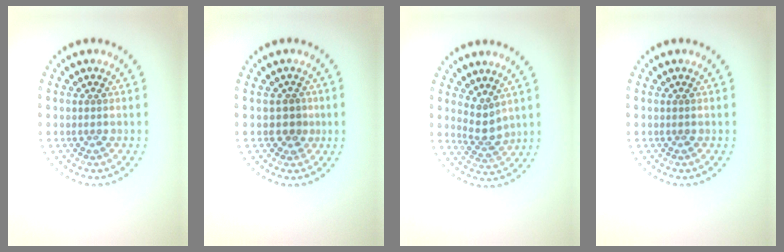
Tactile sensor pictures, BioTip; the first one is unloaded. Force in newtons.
{"total": 1.2, "press": 1.0, "slide": 0.8}
{"total": 2.2, "press": 1.6, "slide": 1.6}
{"total": 0.0}